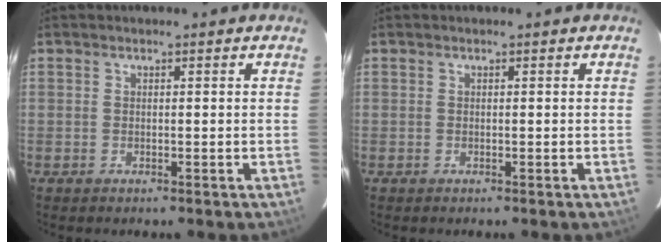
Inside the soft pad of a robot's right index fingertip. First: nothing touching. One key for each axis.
{"total": 0.0}